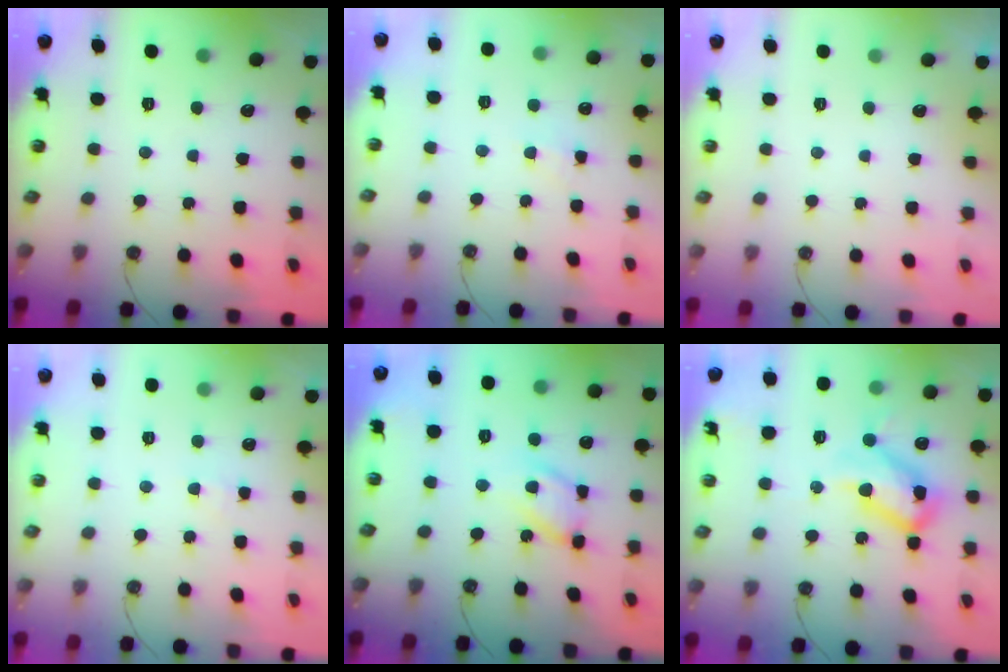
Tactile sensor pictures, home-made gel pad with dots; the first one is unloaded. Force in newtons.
{"total": 3.4, "press": 3.4, "slide": 0.6}
{"total": 0.0}
{"total": 3.0, "press": 2.9, "slide": 0.5}
{"total": 12.5, "press": 12.5, "slide": 1.1}
{"total": 20.0, "press": 19.9, "slide": 2.3}